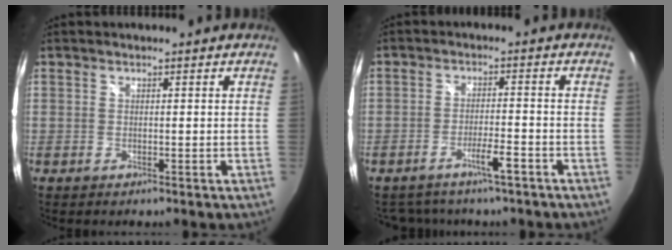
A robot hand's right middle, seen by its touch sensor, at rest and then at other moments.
{"total": 5.7, "force": [-4.6, 1.5, 3.0], "torque": [-0.061, 0.000, -0.070]}